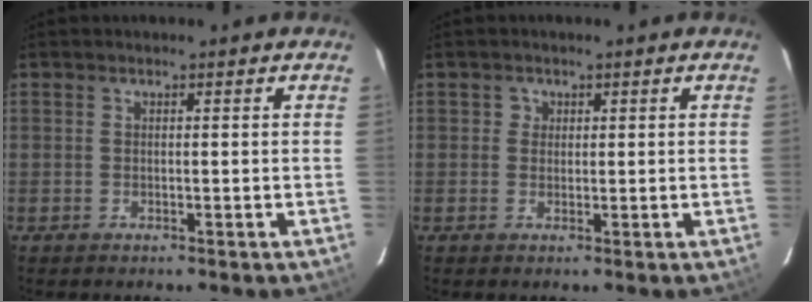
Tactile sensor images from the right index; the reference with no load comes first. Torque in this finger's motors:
{"motor_torque": [0.00, 0.00, 0.00, 0.01]}